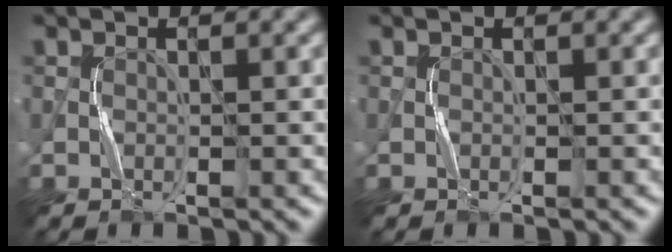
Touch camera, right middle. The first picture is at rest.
{"total": 0.0}